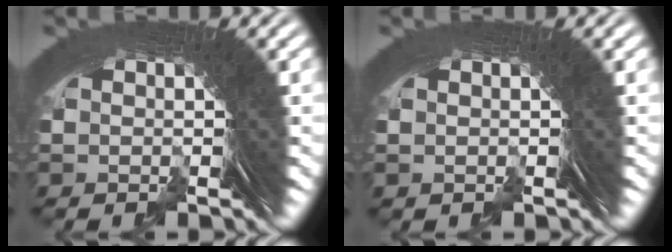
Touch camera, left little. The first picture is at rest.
{"total": 0.0}